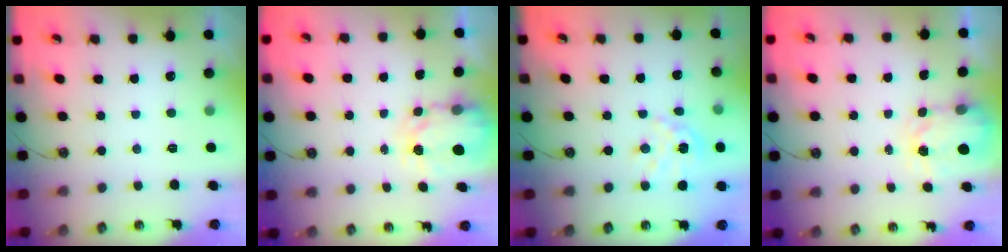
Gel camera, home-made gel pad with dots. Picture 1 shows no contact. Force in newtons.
{"total": 4.0, "press": 4.0, "slide": 0.0}
{"total": 9.4, "press": 9.3, "slide": 0.7}
{"total": 3.8, "press": 3.7, "slide": 0.6}